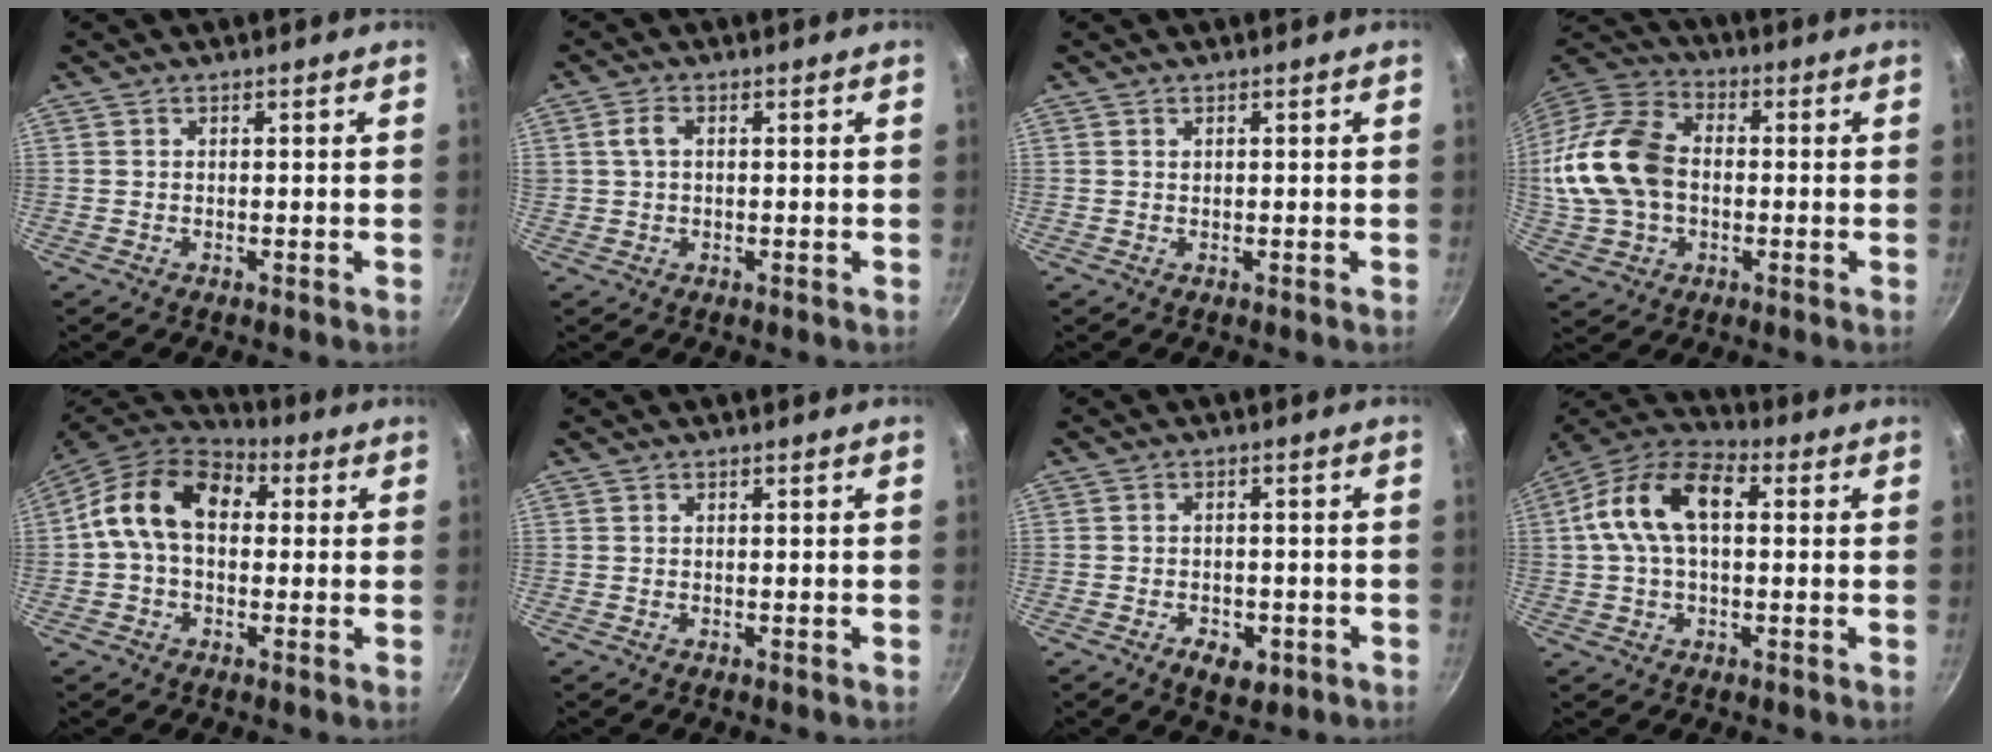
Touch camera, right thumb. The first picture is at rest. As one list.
[{"total": 2.7, "force": [0.4, 1.8, 2.0], "torque": [-0.033, 0.011, 0.009]}, {"total": 0.0}, {"total": 19.0, "force": [-0.2, 13.5, 13.4], "torque": [-0.262, 0.036, -0.008]}, {"total": 13.7, "force": [1.8, 9.6, 9.6], "torque": [-0.134, 0.026, 0.009]}, {"total": 0.0}, {"total": 5.1, "force": [-2.4, 3.1, 3.3], "torque": [-0.038, 0.014, -0.027]}, {"total": 14.4, "force": [2.0, 8.4, 11.5], "torque": [-0.199, 0.035, 0.015]}]